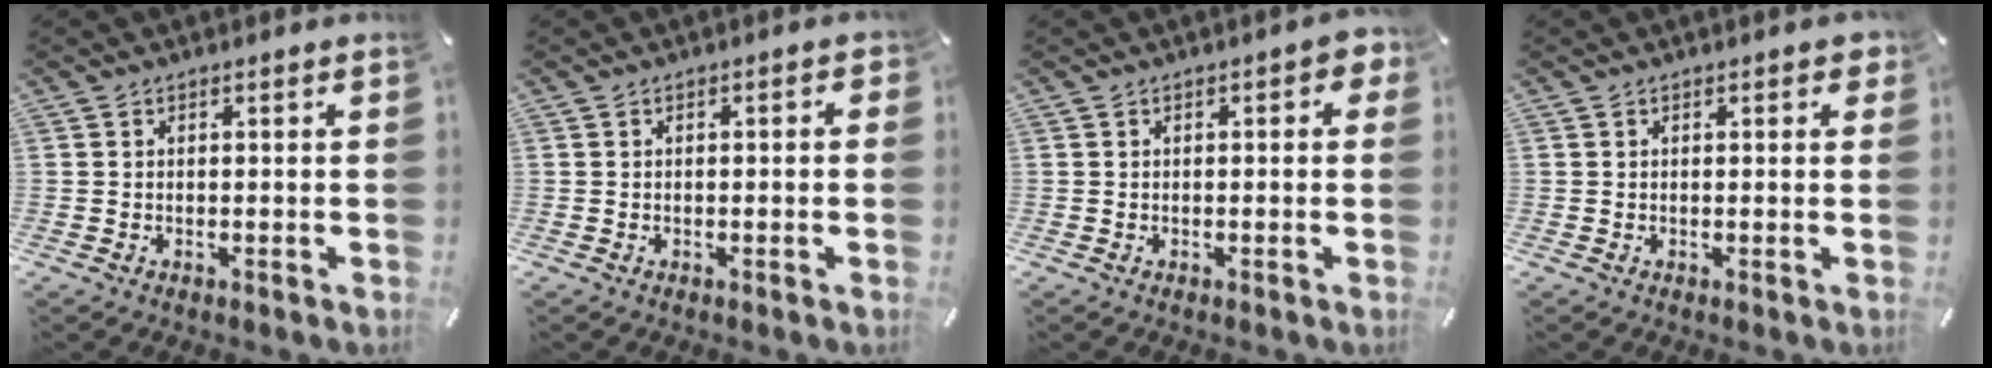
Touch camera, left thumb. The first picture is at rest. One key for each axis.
{"total": 1.1, "fx": -0.4, "fy": 0.6, "fz": 0.9, "tx": -0.015, "ty": 0.002, "tz": -0.007}
{"total": 2.6, "fx": 0.0, "fy": 1.2, "fz": 2.3, "tx": -0.026, "ty": 0.000, "tz": -0.005}
{"total": 1.3, "fx": 0.4, "fy": 0.6, "fz": 1.1, "tx": -0.007, "ty": -0.002, "tz": 0.002}